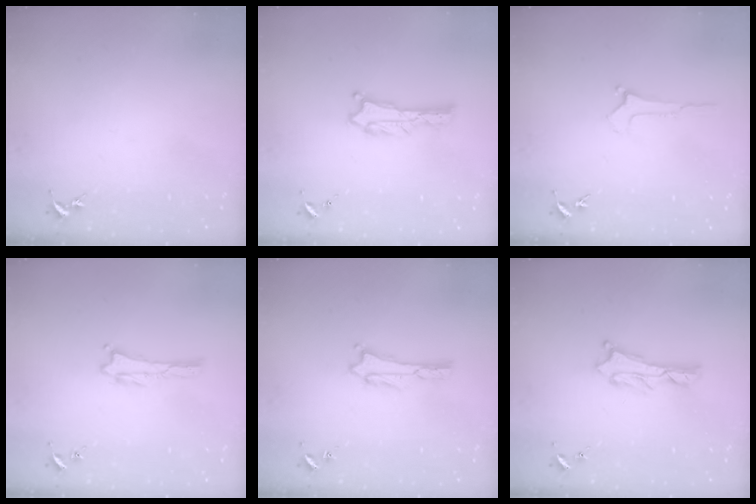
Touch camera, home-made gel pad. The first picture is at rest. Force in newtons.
{"total": 0.7, "press": 0.7, "slide": 0.1}
{"total": 0.0}
{"total": 0.0}
{"total": 1.6, "press": 1.6, "slide": 0.2}
{"total": 1.1, "press": 1.0, "slide": 0.2}